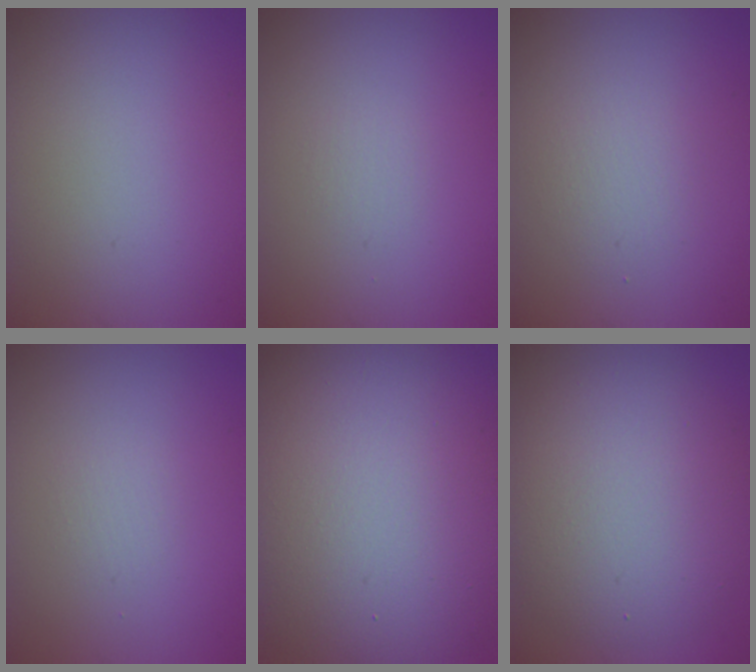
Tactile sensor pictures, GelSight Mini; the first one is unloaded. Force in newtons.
{"total": 0.5, "press": 0.5, "slide": 0.0}
{"total": 1.7, "press": 1.7, "slide": 0.1}
{"total": 0.7, "press": 0.7, "slide": 0.1}
{"total": 17.1, "press": 17.1, "slide": 0.8}
{"total": 8.0, "press": 8.0, "slide": 0.4}